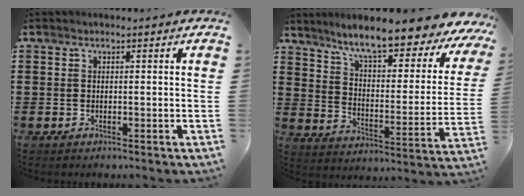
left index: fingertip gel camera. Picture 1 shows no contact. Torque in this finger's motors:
{"motor_torque": [2.14, 0.00, 1.05, 0.21]}